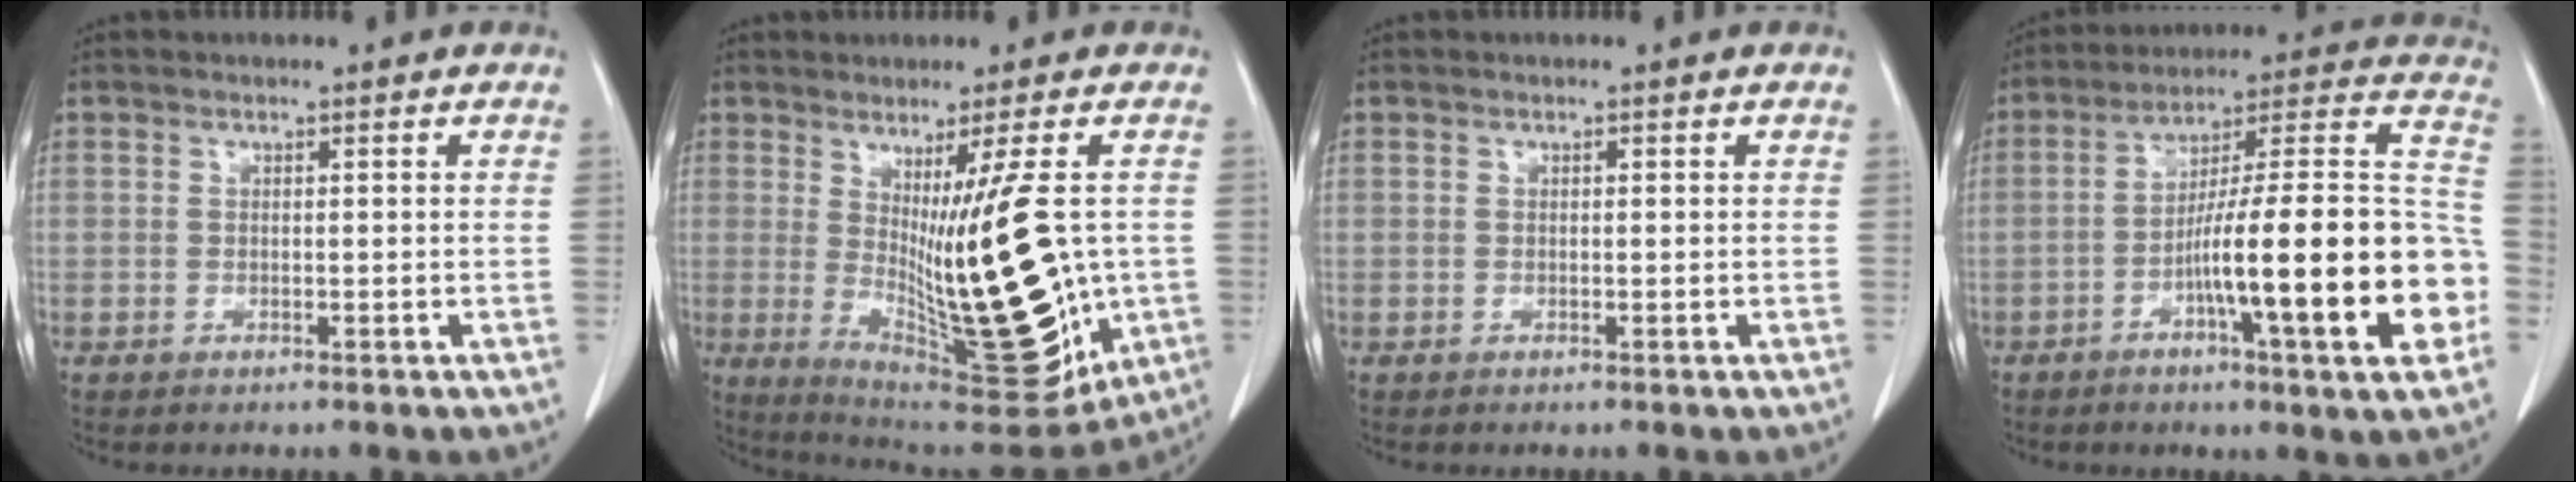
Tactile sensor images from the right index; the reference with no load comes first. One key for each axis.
{"total": 20.1, "fx": -0.8, "fy": 3.7, "fz": 19.7, "tx": -0.296, "ty": -0.038, "tz": 0.010}
{"total": 0.0}
{"total": 23.8, "fx": -6.6, "fy": 1.8, "fz": 22.8, "tx": -0.277, "ty": 0.014, "tz": -0.101}